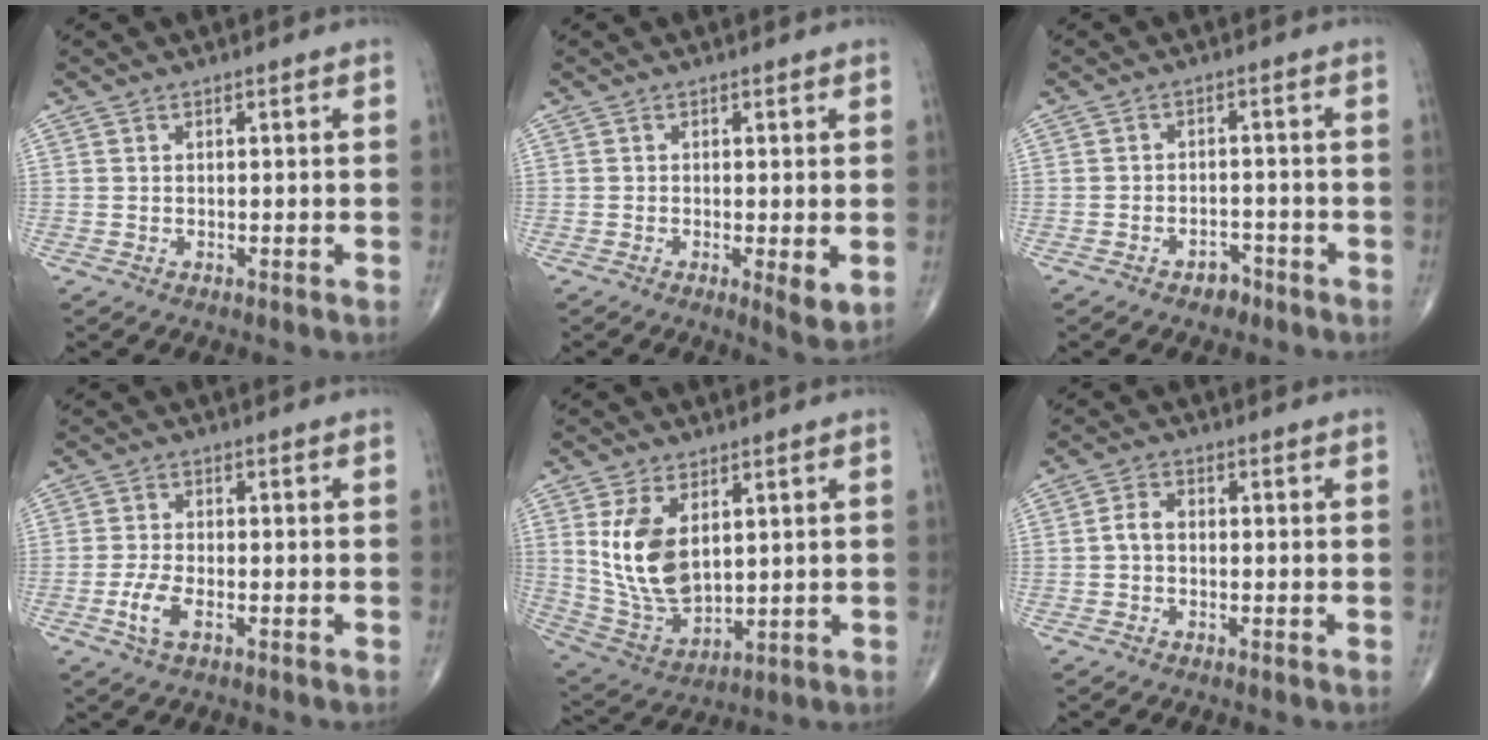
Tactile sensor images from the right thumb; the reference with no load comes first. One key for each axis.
{"total": 3.5, "fx": -0.3, "fy": 0.8, "fz": 3.3, "tx": -0.053, "ty": -0.014, "tz": -0.007}
{"total": 2.9, "fx": -2.0, "fy": 1.8, "fz": 1.1, "tx": -0.009, "ty": 0.016, "tz": -0.026}
{"total": 4.2, "fx": -1.6, "fy": 1.8, "fz": 3.5, "tx": -0.081, "ty": 0.004, "tz": -0.030}
{"total": 12.7, "fx": 3.3, "fy": 7.3, "fz": 9.8, "tx": -0.173, "ty": -0.019, "tz": 0.082}
{"total": 2.7, "fx": -0.3, "fy": 1.8, "fz": 1.9, "tx": -0.034, "ty": 0.011, "tz": -0.012}